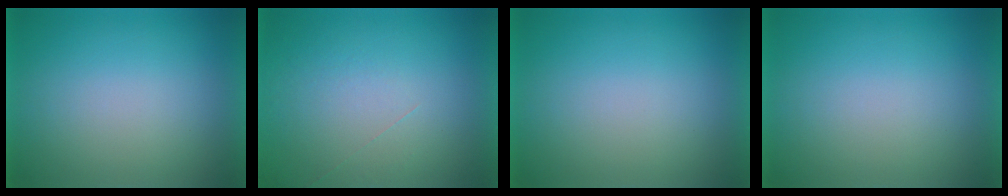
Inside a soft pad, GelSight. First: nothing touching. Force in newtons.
{"total": 1.1}
{"total": 0.0}
{"total": 0.0}